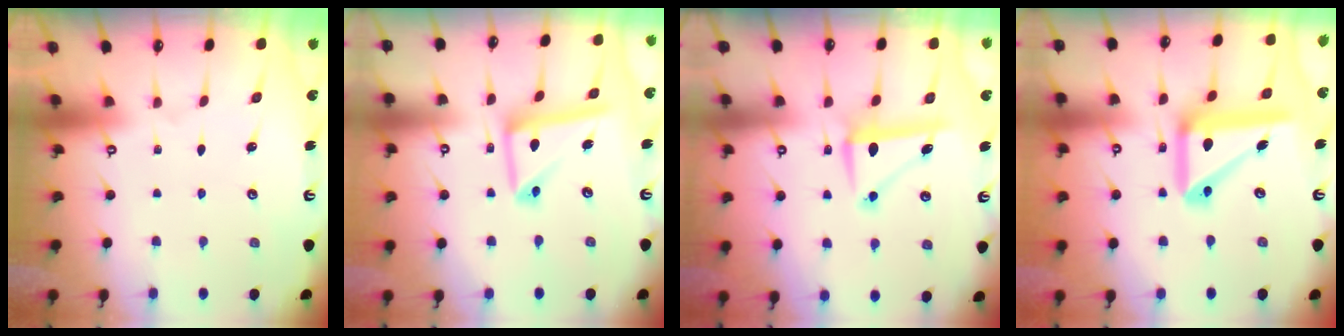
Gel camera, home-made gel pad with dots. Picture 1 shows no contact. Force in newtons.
{"total": 14.5, "press": 14.4, "slide": 1.4}
{"total": 8.3, "press": 8.1, "slide": 1.7}
{"total": 17.4, "press": 17.1, "slide": 2.8}